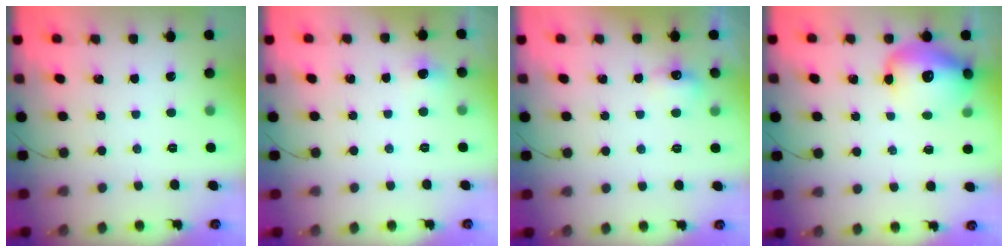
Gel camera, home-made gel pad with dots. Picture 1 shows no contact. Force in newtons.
{"total": 8.0, "press": 4.2, "slide": 6.7}
{"total": 5.3, "press": 5.2, "slide": 1.2}
{"total": 13.8, "press": 13.3, "slide": 3.8}